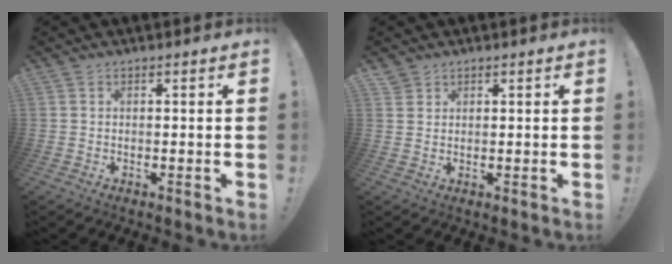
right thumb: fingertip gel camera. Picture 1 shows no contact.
{"total": 2.0, "force": [1.6, 1.1, -0.1], "torque": [0.003, -0.005, 0.031]}